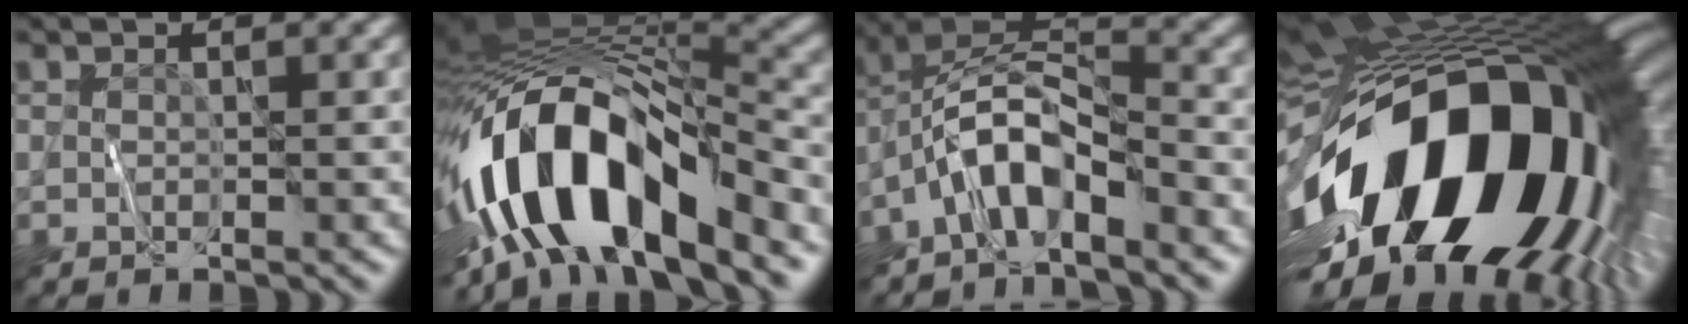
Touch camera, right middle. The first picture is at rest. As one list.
[{"total": 14.0, "force": [-5.9, 5.8, 11.4], "torque": [-0.203, 0.001, -0.101]}, {"total": 5.6, "force": [-3.4, 1.9, 4.0], "torque": [-0.074, 0.010, -0.075]}, {"total": 19.1, "force": [-3.4, 10.7, 15.4], "torque": [-0.269, -0.020, -0.055]}]